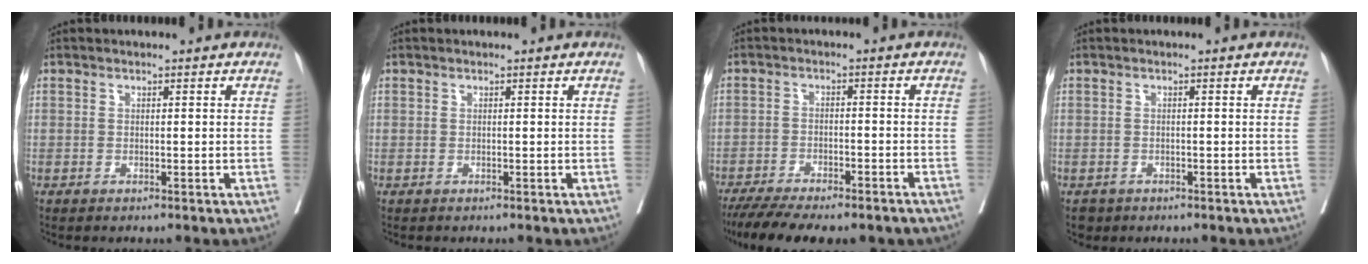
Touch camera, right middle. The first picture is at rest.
{"total": 0.0}
{"total": 15.1, "force": [-12.4, 3.8, 7.8], "torque": [-0.144, -0.019, -0.178]}
{"total": 1.7, "force": [-1.2, 1.2, 0.1], "torque": [-0.004, 0.001, -0.018]}